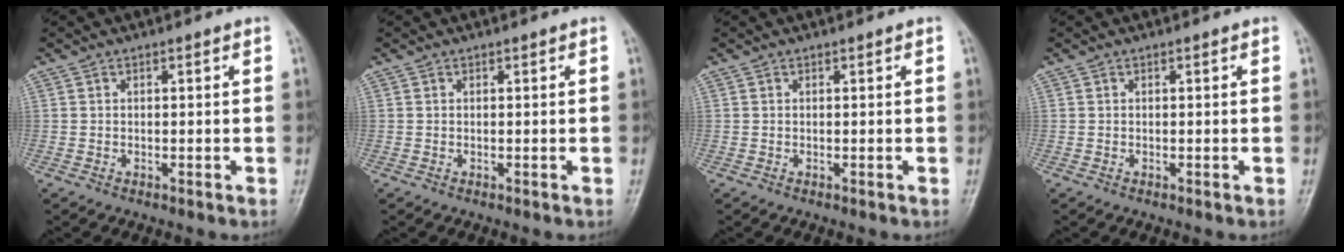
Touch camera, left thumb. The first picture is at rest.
{"total": 0.0}
{"total": 0.0}
{"total": 0.0}